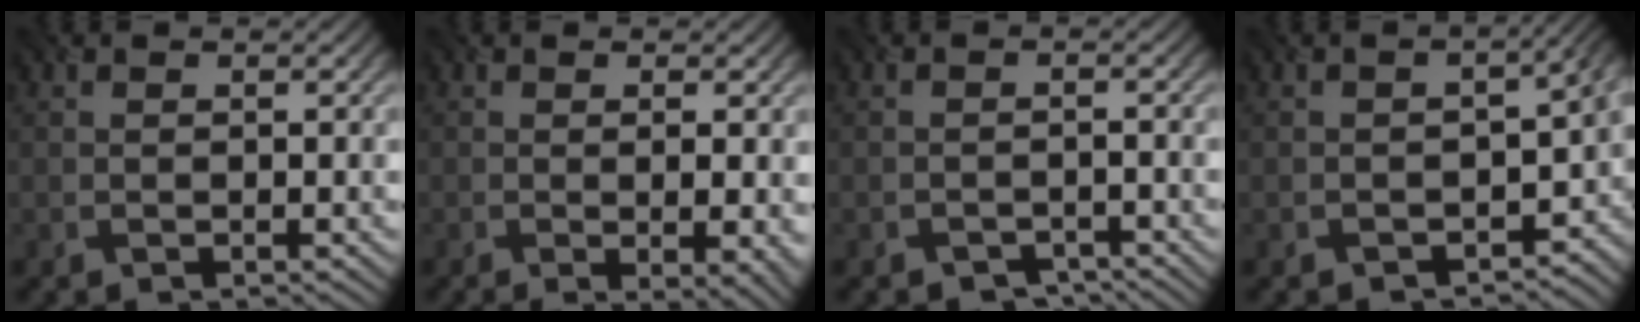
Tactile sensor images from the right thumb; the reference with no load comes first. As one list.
[{"total": 4.7, "force": [-0.7, 1.1, 4.5], "torque": [-0.066, -0.011, -0.005]}, {"total": 2.1, "force": [-1.9, 0.7, 0.6], "torque": [-0.005, 0.005, -0.031]}, {"total": 8.3, "force": [-2.9, 5.0, 6.0], "torque": [-0.068, -0.038, -0.029]}]